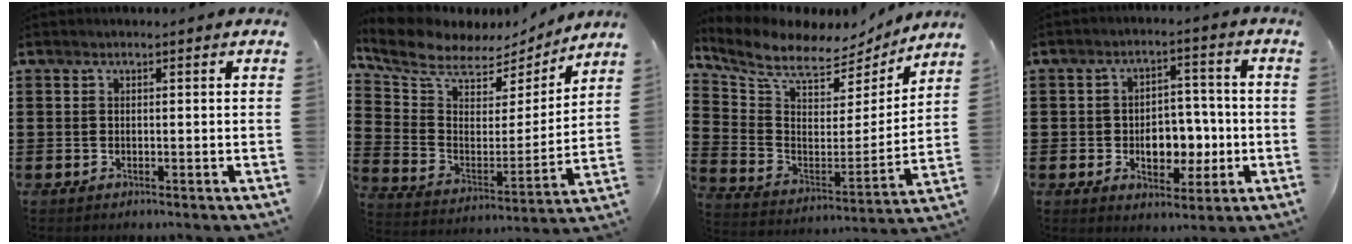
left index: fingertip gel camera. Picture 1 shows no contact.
{"total": 7.8, "force": [6.5, 3.2, 2.7], "torque": [-0.093, -0.041, 0.113]}
{"total": 7.8, "force": [6.9, 2.3, 2.8], "torque": [-0.094, -0.053, 0.117]}
{"total": 7.4, "force": [-1.5, 4.9, 5.3], "torque": [-0.074, 0.005, -0.029]}